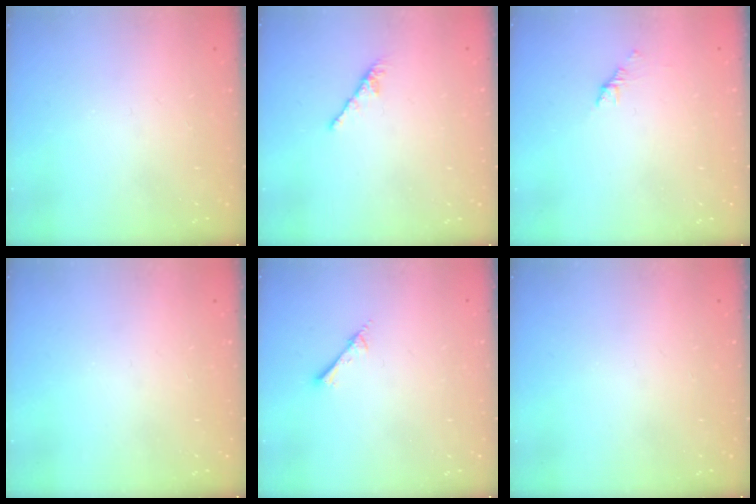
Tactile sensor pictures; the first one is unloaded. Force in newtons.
{"total": 0.0}
{"total": 1.1, "press": 1.0, "slide": 0.5}
{"total": 0.0}
{"total": 2.4, "press": 2.4, "slide": 0.2}
{"total": 0.0}